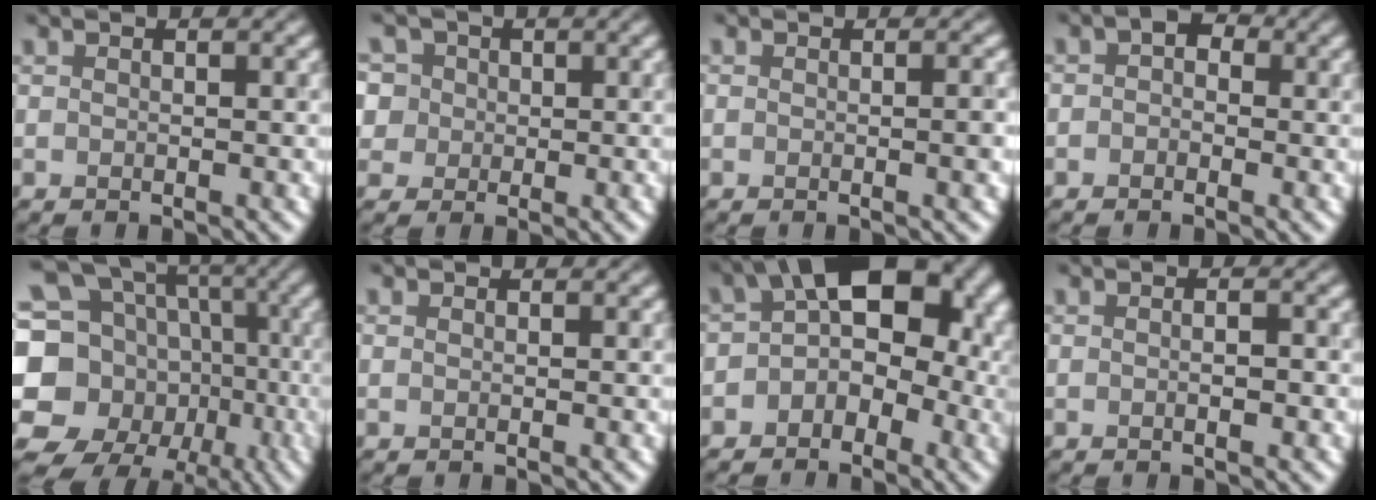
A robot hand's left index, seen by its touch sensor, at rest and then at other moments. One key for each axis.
{"total": 5.6, "fx": 2.4, "fy": 4.6, "fz": 2.0, "tx": -0.043, "ty": 0.021, "tz": 0.019}
{"total": 1.9, "fx": -0.1, "fy": 0.6, "fz": 1.8, "tx": -0.013, "ty": -0.001, "tz": -0.002}
{"total": 1.3, "fx": -0.1, "fy": 1.0, "fz": 0.9, "tx": -0.010, "ty": 0.002, "tz": -0.005}
{"total": 20.1, "fx": -4.6, "fy": 17.4, "fz": 9.0, "tx": -0.196, "ty": -0.015, "tz": -0.090}
{"total": 0.0}
{"total": 8.6, "fx": 0.3, "fy": 5.8, "fz": 6.4, "tx": -0.068, "ty": 0.016, "tz": -0.008}
{"total": 1.9, "fx": 0.3, "fy": 0.9, "fz": 1.6, "tx": 0.006, "ty": 0.006, "tz": -0.011}